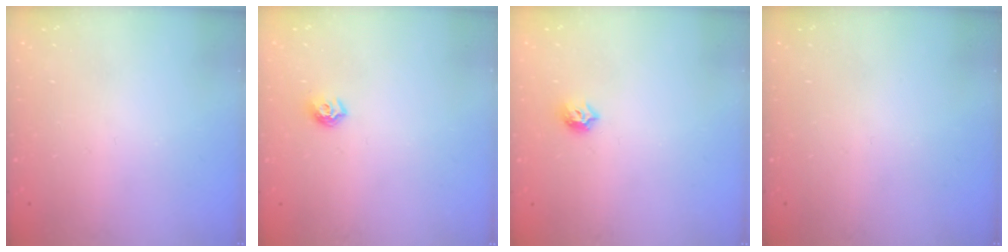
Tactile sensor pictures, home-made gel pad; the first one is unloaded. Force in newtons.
{"total": 6.9, "press": 6.8, "slide": 0.7}
{"total": 6.3, "press": 6.3, "slide": 0.8}
{"total": 0.0}